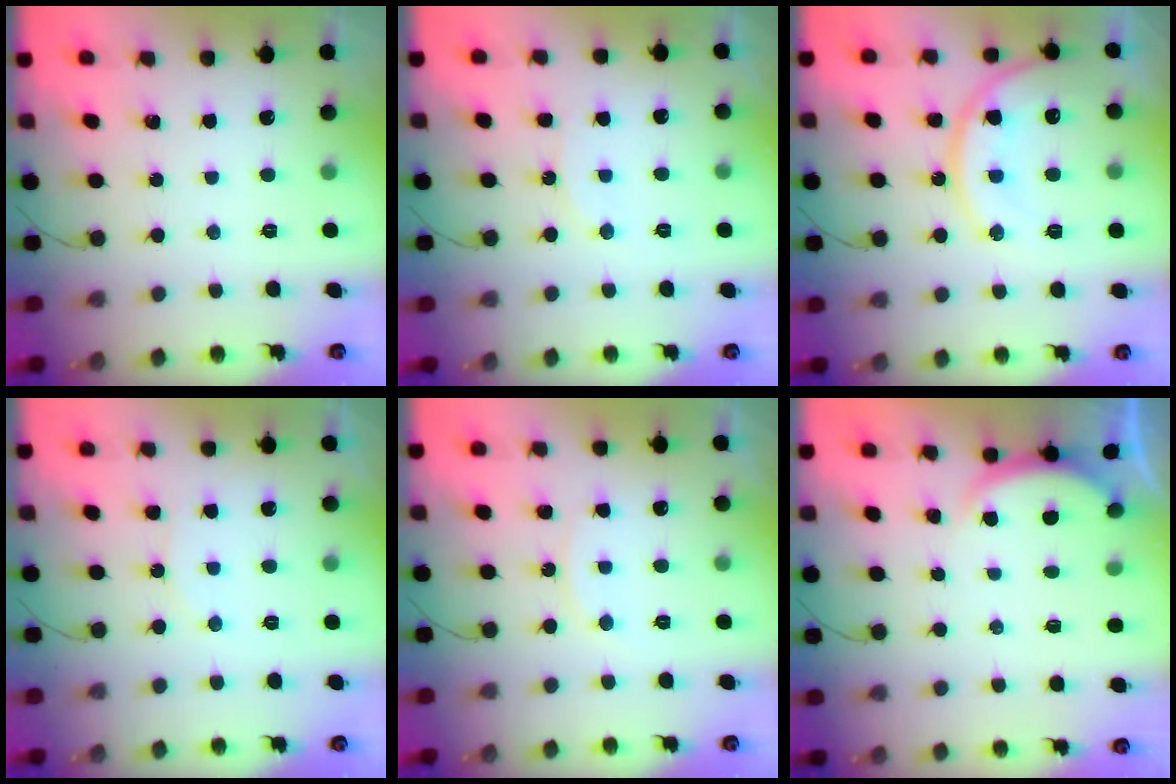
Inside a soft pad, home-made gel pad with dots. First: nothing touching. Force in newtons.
{"total": 6.7, "press": 6.3, "slide": 2.3}
{"total": 14.9, "press": 14.9, "slide": 1.0}
{"total": 4.6, "press": 4.6, "slide": 0.5}
{"total": 3.9, "press": 3.9, "slide": 0.7}
{"total": 1.6, "press": 1.5, "slide": 0.6}